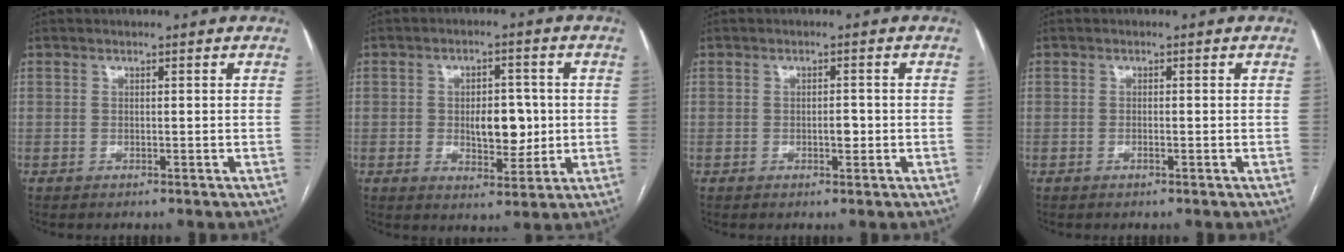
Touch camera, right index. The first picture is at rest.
{"total": 7.1, "force": [0.0, 3.8, 5.9], "torque": [-0.081, 0.004, 0.009]}
{"total": 1.7, "force": [-0.4, 0.7, 1.5], "torque": [-0.022, 0.002, -0.006]}
{"total": 0.6, "force": [-0.3, 0.0, 0.5], "torque": [-0.012, 0.000, -0.004]}